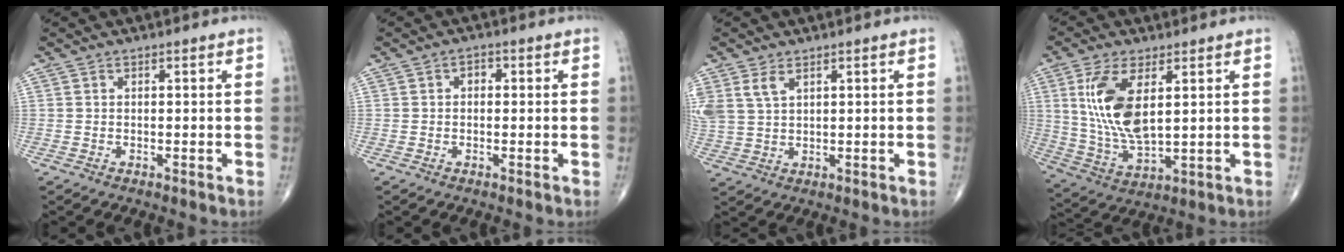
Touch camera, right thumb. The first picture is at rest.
{"total": 1.6, "force": [0.2, 1.2, 1.1], "torque": [-0.006, 0.007, -0.002]}
{"total": 6.0, "force": [3.1, 3.4, 3.8], "torque": [-0.088, -0.001, 0.074]}
{"total": 13.2, "force": [3.6, 5.8, 11.3], "torque": [-0.233, -0.021, 0.082]}